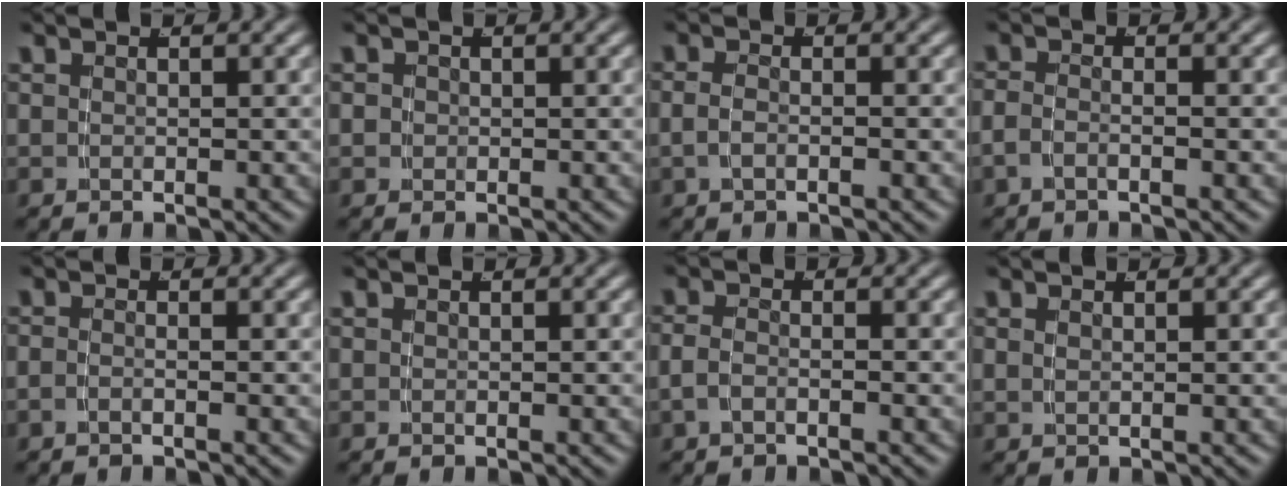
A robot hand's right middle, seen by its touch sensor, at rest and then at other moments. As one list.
[{"total": 0.8, "force": [-0.2, 0.8, 0.1], "torque": [-0.006, -0.005, -0.001]}, {"total": 1.3, "force": [-0.6, 0.2, 1.1], "torque": [-0.029, -0.008, -0.007]}, {"total": 1.7, "force": [-1.0, 0.5, 1.2], "torque": [-0.030, -0.007, -0.016]}, {"total": 1.2, "force": [-0.9, 0.1, 0.8], "torque": [-0.018, -0.002, -0.018]}, {"total": 0.0}, {"total": 1.7, "force": [-0.9, 0.6, 1.2], "torque": [-0.033, -0.008, -0.012]}, {"total": 0.7, "force": [0.4, -0.5, 0.3], "torque": [-0.002, -0.003, 0.014]}]